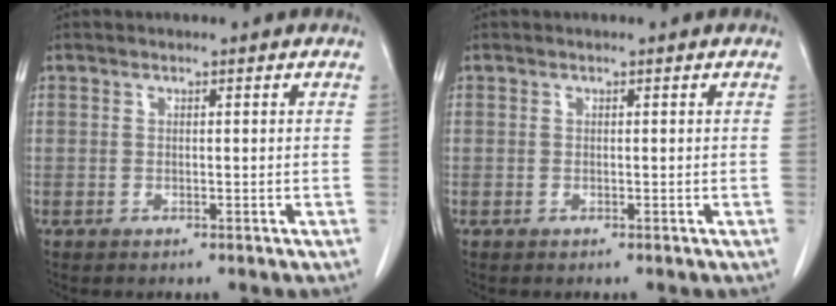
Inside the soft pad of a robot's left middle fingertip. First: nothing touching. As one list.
[{"total": 0.0}]